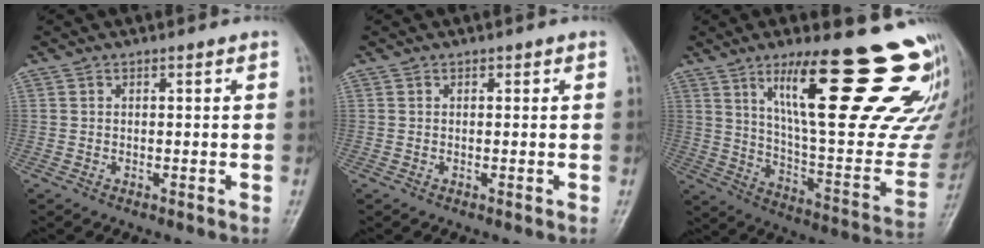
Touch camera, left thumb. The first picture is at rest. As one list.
[{"total": 0.0}, {"total": 30.0, "force": [18.3, 5.9, 23.0], "torque": [-0.263, -0.084, 0.283]}]